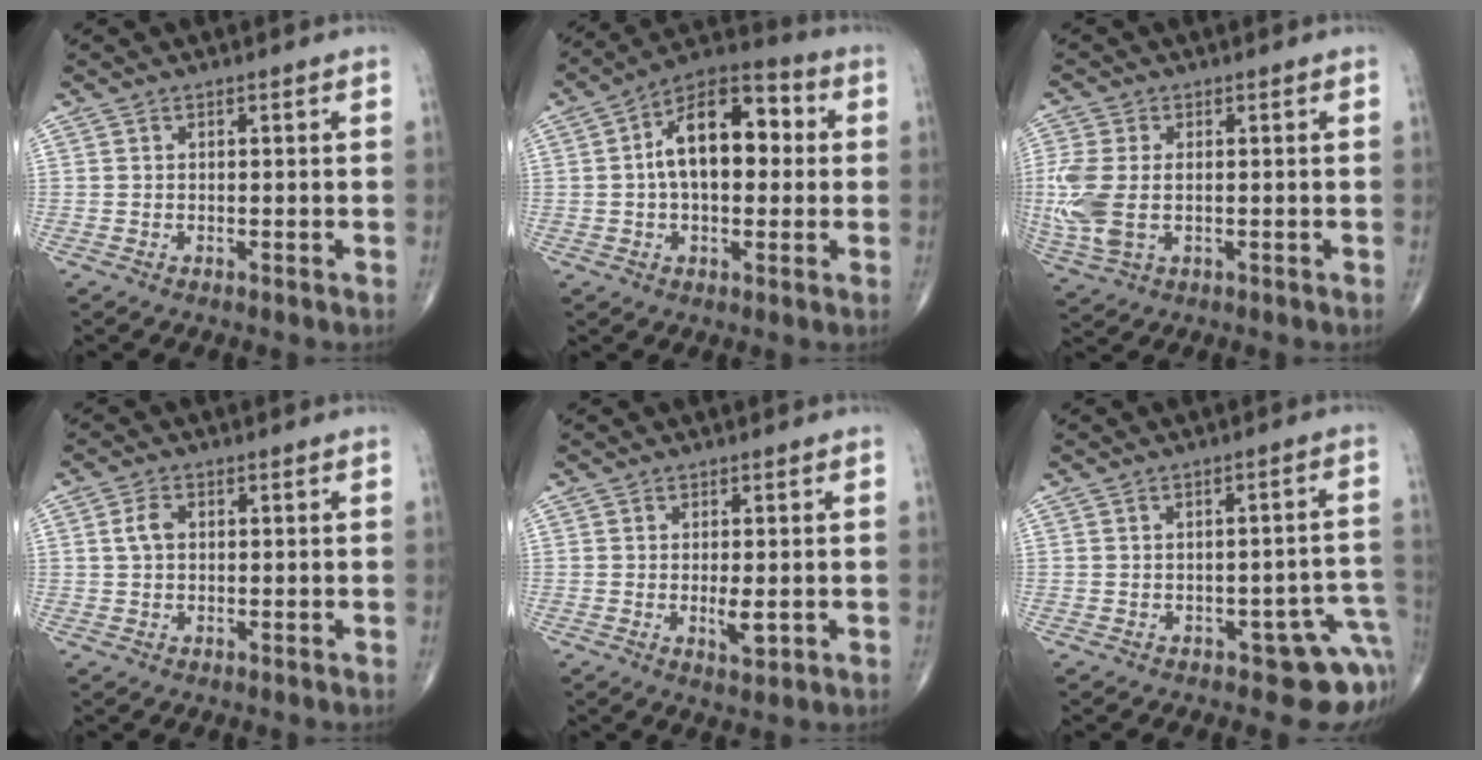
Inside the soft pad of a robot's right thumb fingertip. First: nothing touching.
{"total": 15.0, "force": [1.7, 8.5, 12.3], "torque": [-0.175, 0.033, 0.015]}
{"total": 10.3, "force": [-0.6, 6.2, 8.1], "torque": [-0.219, -0.005, -0.006]}
{"total": 3.1, "force": [0.5, 2.1, 2.2], "torque": [-0.045, 0.005, 0.008]}
{"total": 3.3, "force": [-0.4, 1.2, 3.1], "torque": [-0.052, -0.009, -0.004]}
{"total": 9.0, "force": [-4.0, 4.5, 6.7], "torque": [-0.033, 0.027, -0.045]}